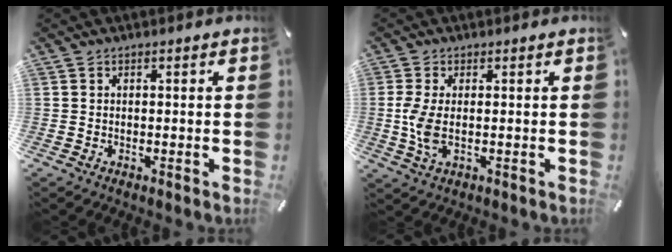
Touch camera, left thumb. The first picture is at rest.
{"total": 5.9, "force": [0.0, 2.4, 5.3], "torque": [-0.123, -0.005, -0.004]}